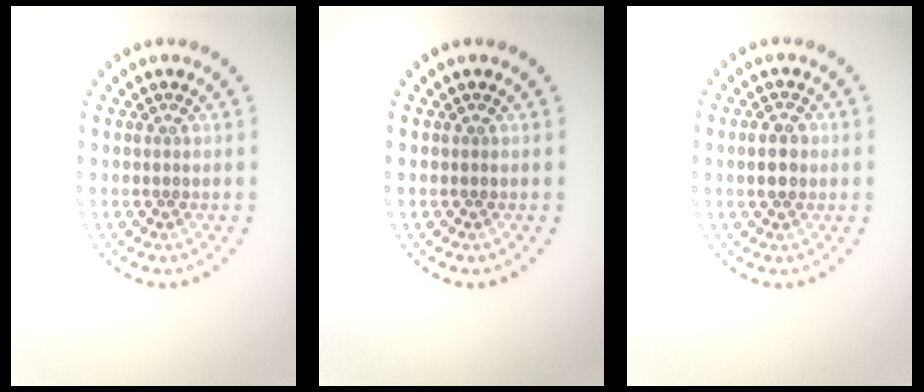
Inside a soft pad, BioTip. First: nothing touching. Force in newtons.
{"total": 0.0}
{"total": 2.7, "press": 2.7, "slide": 0.1}